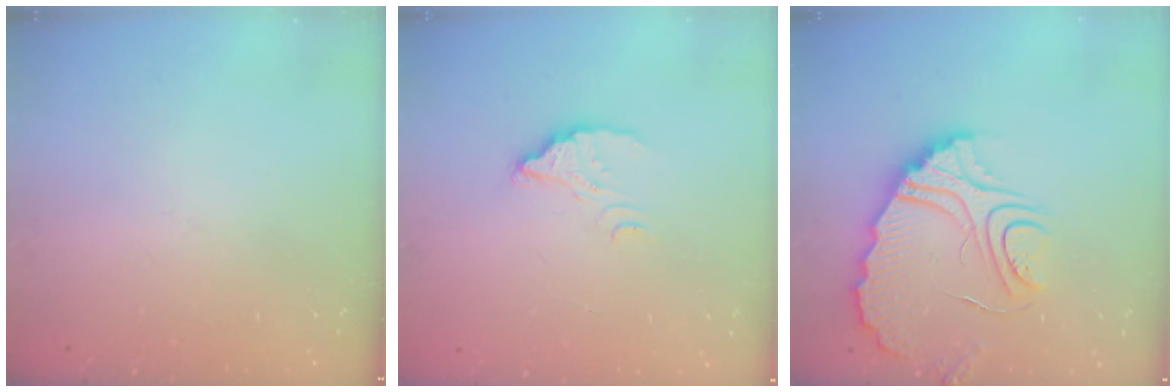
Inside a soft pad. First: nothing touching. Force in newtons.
{"total": 3.4, "press": 3.4, "slide": 0.1}
{"total": 11.0, "press": 11.0, "slide": 1.0}